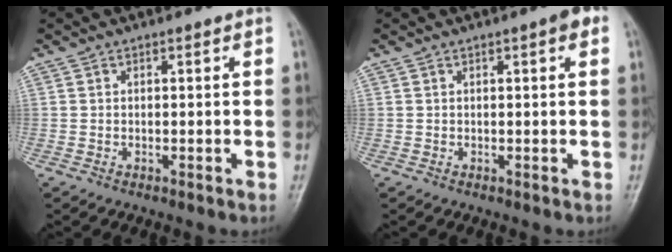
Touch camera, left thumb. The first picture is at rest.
{"total": 2.2, "force": [0.9, 0.5, 1.9], "torque": [-0.021, 0.004, 0.009]}